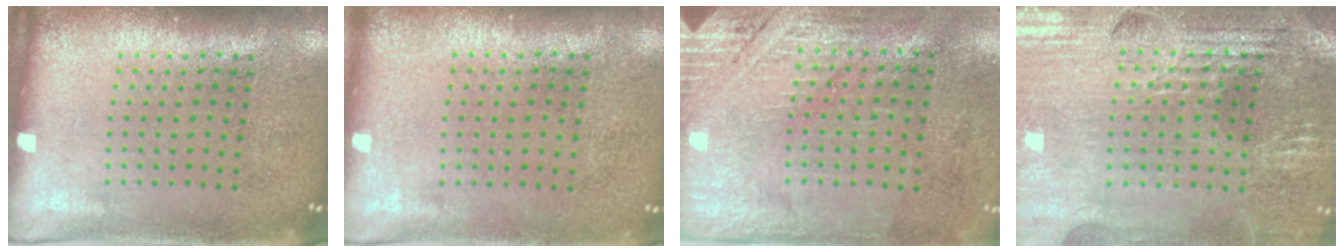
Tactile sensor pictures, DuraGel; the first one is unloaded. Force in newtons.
{"total": 0.0}
{"total": 2.7, "press": 2.5, "slide": 1.1}
{"total": 2.8, "press": 2.8, "slide": 0.4}